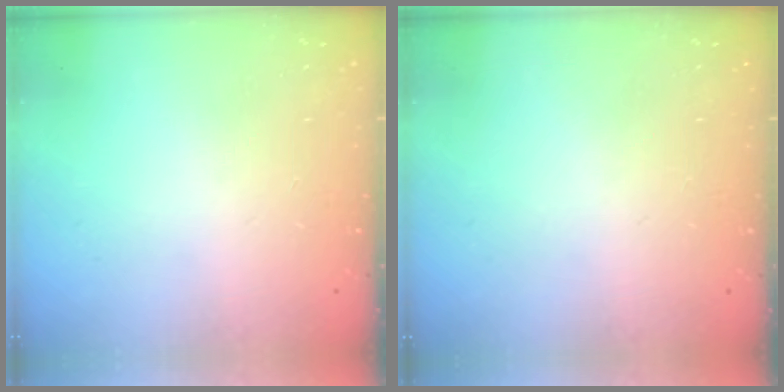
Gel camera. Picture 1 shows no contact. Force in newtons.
{"total": 0.0}